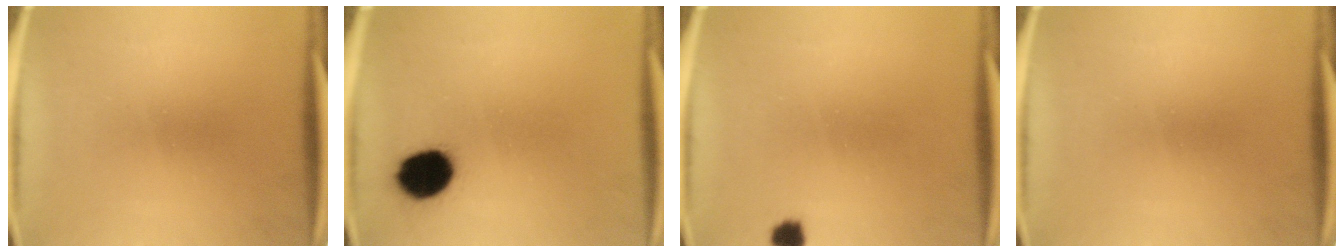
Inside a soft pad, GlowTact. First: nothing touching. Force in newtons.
{"total": 10.6}
{"total": 2.2}
{"total": 0.0}